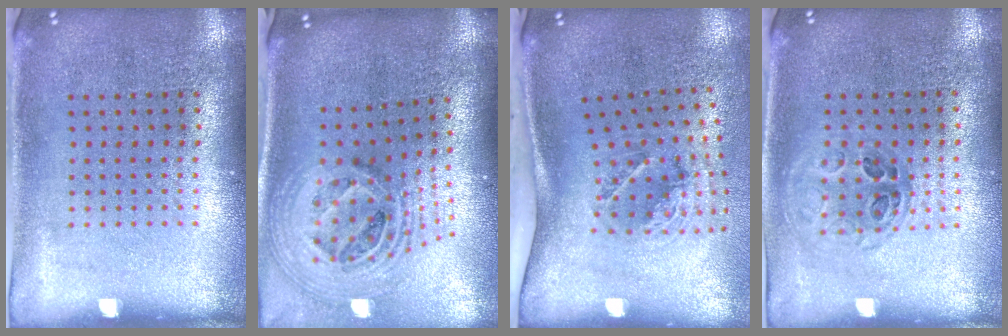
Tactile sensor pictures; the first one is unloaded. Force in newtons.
{"total": 2.5, "press": 1.8, "slide": 1.8}
{"total": 2.1, "press": 1.2, "slide": 1.7}
{"total": 0.9, "press": 0.9, "slide": 0.3}